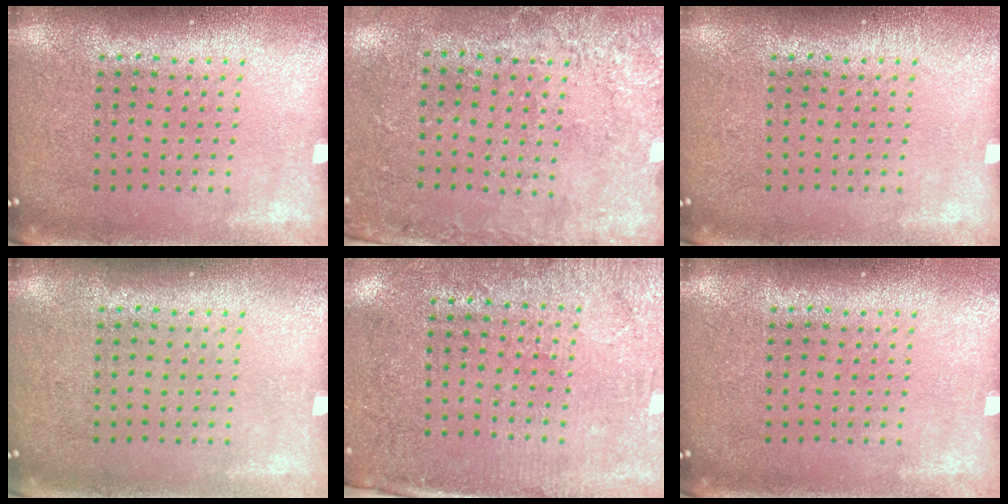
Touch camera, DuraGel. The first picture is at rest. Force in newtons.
{"total": 2.7, "press": 2.1, "slide": 1.6}
{"total": 0.0}
{"total": 0.0}
{"total": 2.8, "press": 2.6, "slide": 1.2}
{"total": 0.0}